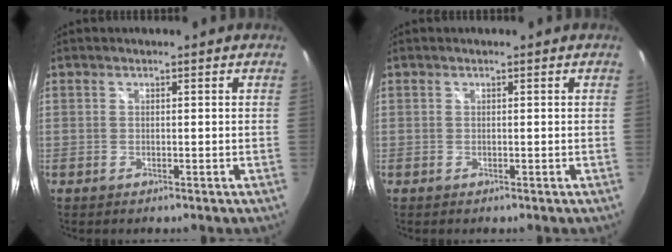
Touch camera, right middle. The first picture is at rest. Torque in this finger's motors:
{"motor_torque": [-0.02, -0.02, 0.00, 0.00]}